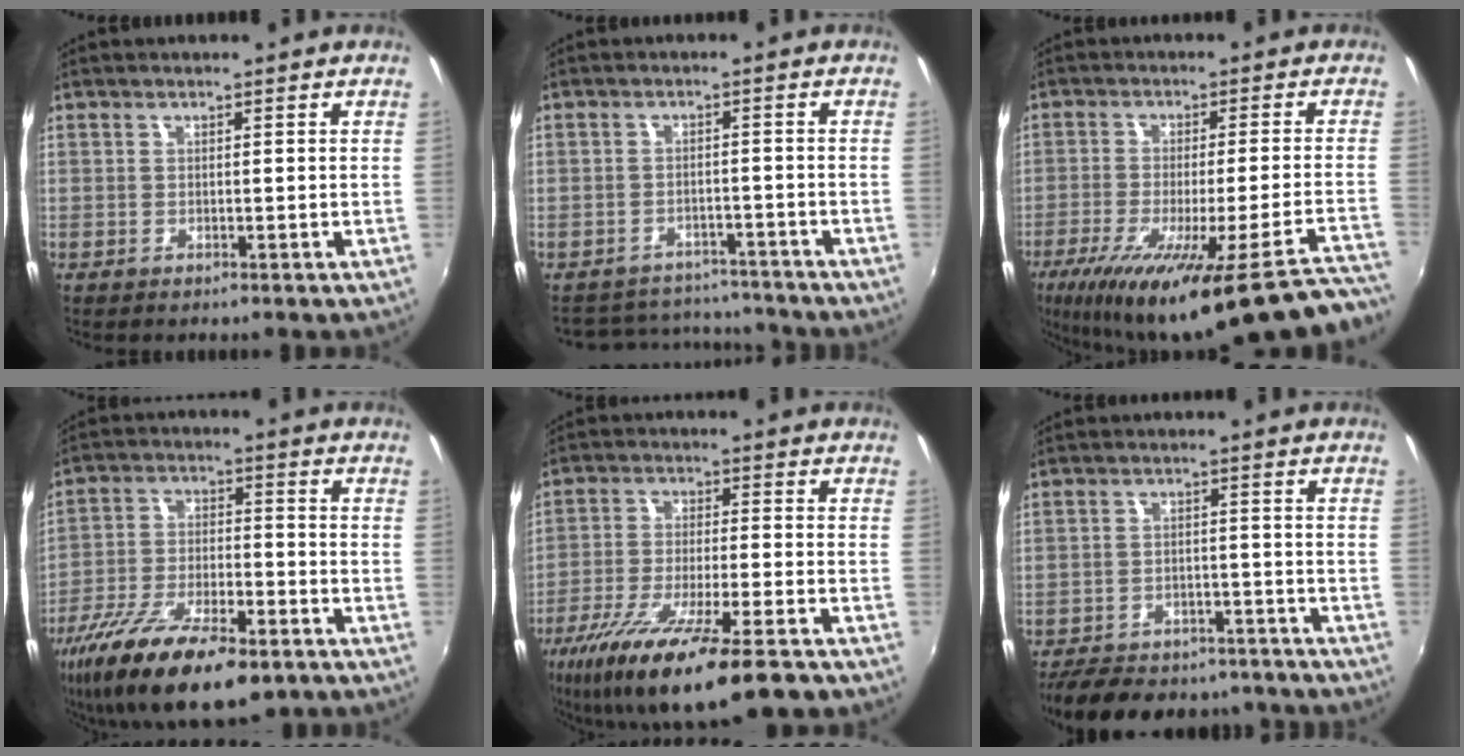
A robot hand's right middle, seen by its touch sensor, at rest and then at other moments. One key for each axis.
{"total": 10.7, "fx": -9.5, "fy": 4.4, "fz": 1.9, "tx": -0.053, "ty": 0.029, "tz": -0.126}
{"total": 29.6, "fx": -23.9, "fy": 3.3, "fz": 17.1, "tx": -0.257, "ty": -0.080, "tz": -0.341}
{"total": 20.1, "fx": -13.2, "fy": 7.1, "fz": 13.4, "tx": -0.262, "ty": -0.046, "tz": -0.226}
{"total": 18.8, "fx": -12.9, "fy": 3.1, "fz": 13.4, "tx": -0.251, "ty": -0.051, "tz": -0.221}
{"total": 19.1, "fx": -16.0, "fy": 7.7, "fz": 7.1, "tx": -0.157, "ty": 0.012, "tz": -0.206}